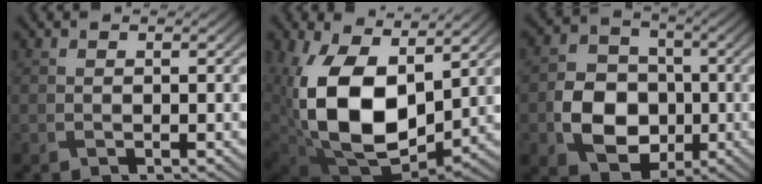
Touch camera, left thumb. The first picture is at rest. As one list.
[{"total": 16.7, "force": [1.7, 10.5, 13.0], "torque": [-0.277, -0.026, 0.036]}, {"total": 8.8, "force": [-2.0, 7.1, 4.8], "torque": [-0.103, -0.012, -0.046]}]